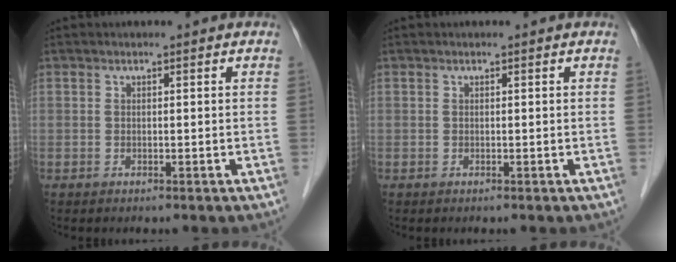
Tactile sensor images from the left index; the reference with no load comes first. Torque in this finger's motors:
{"motor_torque": [0.01, 0.01, -0.01, 0.00]}